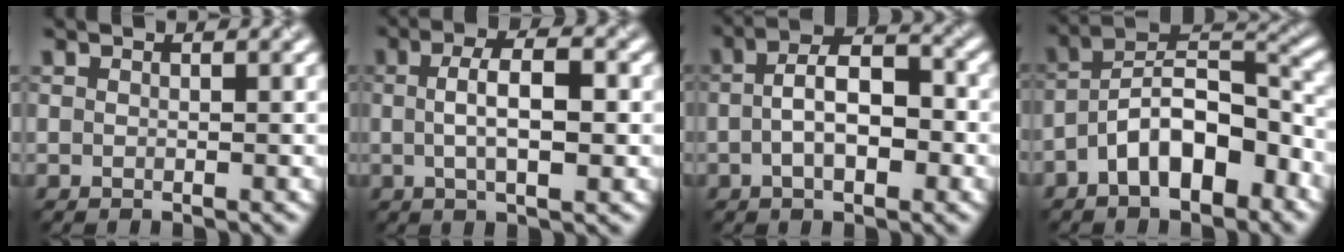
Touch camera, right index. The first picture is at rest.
{"total": 4.0, "force": [-0.4, 0.9, 3.8], "torque": [-0.069, 0.012, 0.005]}
{"total": 4.8, "force": [-1.1, 2.0, 4.2], "torque": [-0.076, 0.011, -0.009]}
{"total": 8.2, "force": [-4.8, 3.3, 5.8], "torque": [-0.094, 0.028, -0.078]}